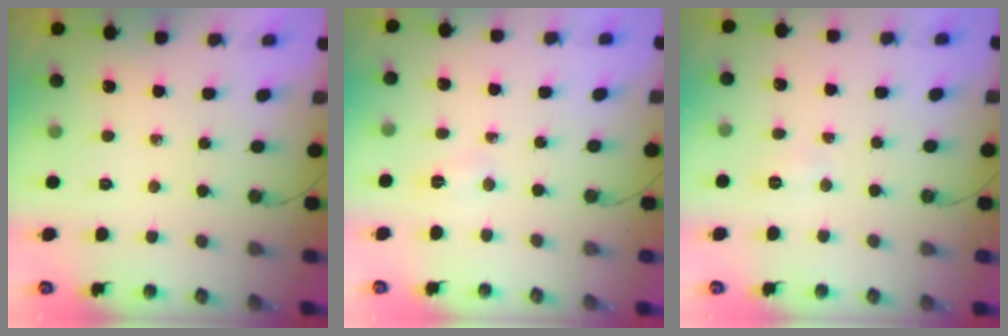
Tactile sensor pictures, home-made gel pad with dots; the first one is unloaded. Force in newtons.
{"total": 2.5, "press": 2.5, "slide": 0.3}
{"total": 3.8, "press": 3.8, "slide": 0.4}